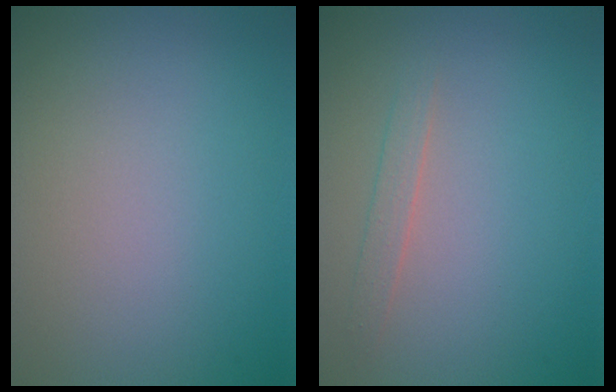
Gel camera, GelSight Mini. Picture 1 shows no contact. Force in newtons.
{"total": 1.2, "press": 1.2, "slide": 0.1}